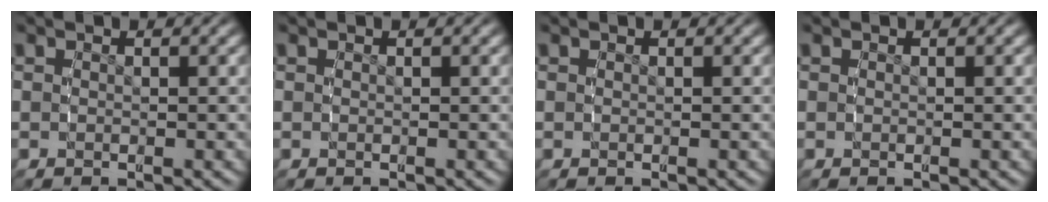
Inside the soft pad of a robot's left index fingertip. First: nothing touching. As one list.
[{"total": 0.0}, {"total": 0.0}, {"total": 0.0}]